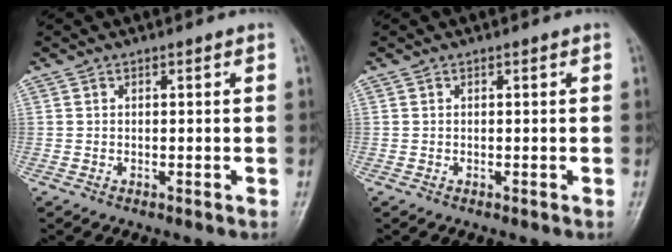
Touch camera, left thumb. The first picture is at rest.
{"total": 0.0}